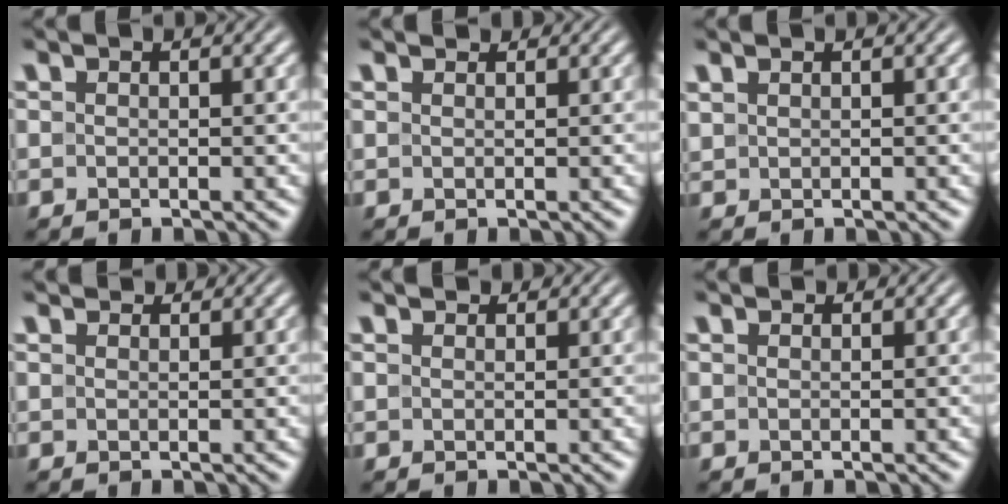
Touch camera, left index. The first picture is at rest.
{"total": 1.5, "force": [1.4, 0.5, 0.4], "torque": [-0.013, -0.002, 0.014]}
{"total": 0.7, "force": [0.6, 0.2, 0.2], "torque": [-0.007, 0.002, 0.016]}
{"total": 2.6, "force": [2.2, 1.0, 0.9], "torque": [-0.022, -0.004, 0.029]}
{"total": 1.7, "force": [1.6, 0.6, 0.5], "torque": [-0.013, -0.003, 0.019]}
{"total": 1.2, "force": [1.1, 0.3, 0.3], "torque": [-0.013, -0.002, 0.008]}